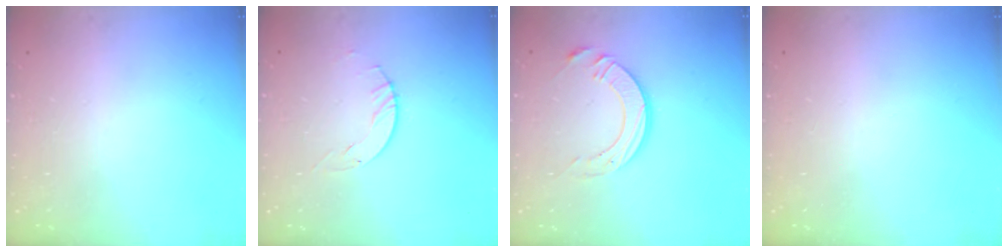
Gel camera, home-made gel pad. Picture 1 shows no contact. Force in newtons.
{"total": 2.9, "press": 2.9, "slide": 0.4}
{"total": 10.7, "press": 10.7, "slide": 1.1}
{"total": 0.0}